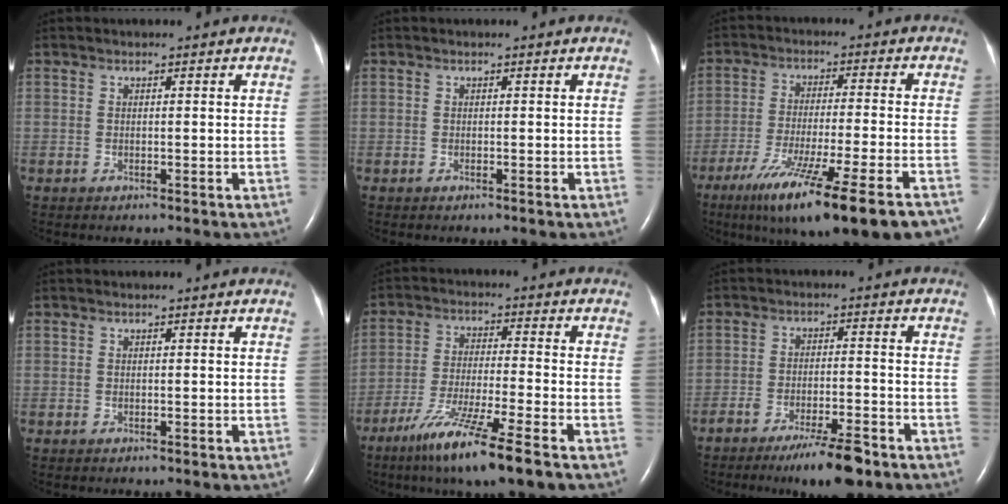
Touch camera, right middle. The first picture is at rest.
{"total": 0.0}
{"total": 19.3, "force": [-13.2, 0.5, 14.0], "torque": [-0.187, -0.054, -0.208]}
{"total": 0.0}
{"total": 11.8, "force": [-7.6, -0.5, 9.0], "torque": [-0.175, -0.041, -0.138]}
{"total": 7.9, "force": [-5.7, 1.2, 5.4], "torque": [-0.088, -0.011, -0.090]}